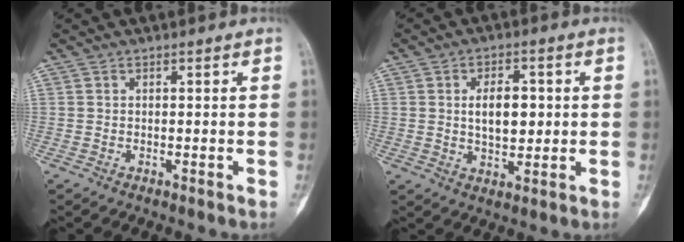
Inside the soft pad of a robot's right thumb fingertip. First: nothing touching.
{"total": 7.5, "force": [0.9, 4.4, 6.0], "torque": [-0.074, -0.002, 0.016]}